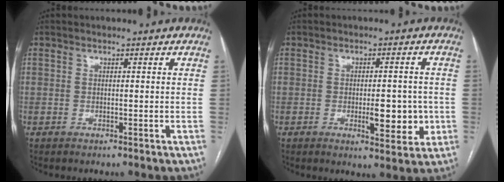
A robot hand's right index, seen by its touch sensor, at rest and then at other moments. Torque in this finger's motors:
{"motor_torque": [1.17, 0.61, 0.13, 0.11]}